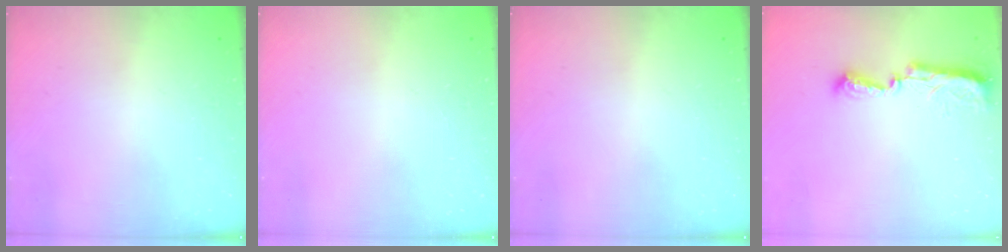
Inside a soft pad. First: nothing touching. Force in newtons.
{"total": 0.0}
{"total": 0.0}
{"total": 7.7, "press": 7.6, "slide": 0.7}